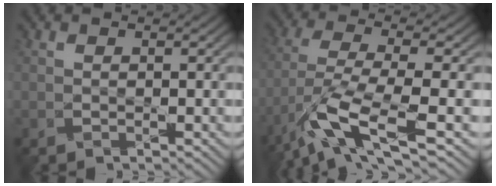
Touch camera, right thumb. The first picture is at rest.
{"total": 9.8, "force": [-5.6, 1.9, 7.9], "torque": [-0.165, -0.010, -0.108]}